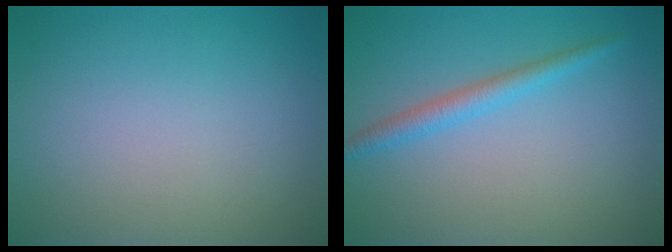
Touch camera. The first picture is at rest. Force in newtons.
{"total": 2.0, "press": 2.0, "slide": 0.1}